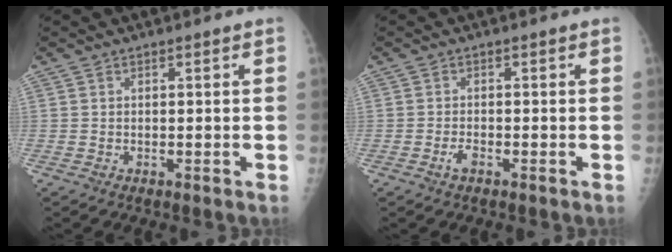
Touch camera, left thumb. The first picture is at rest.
{"total": 1.6, "force": [-1.0, 0.7, 1.1], "torque": [-0.026, 0.003, -0.019]}